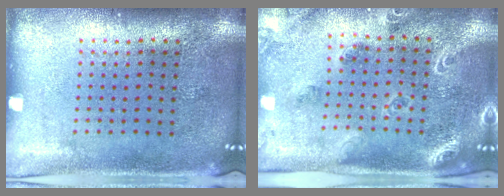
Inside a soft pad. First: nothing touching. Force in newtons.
{"total": 1.8, "press": 1.8, "slide": 0.4}